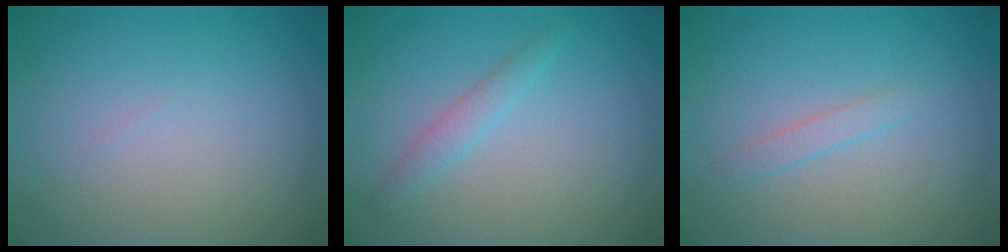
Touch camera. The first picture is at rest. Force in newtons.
{"total": 1.4, "press": 1.4, "slide": 0.1}
{"total": 1.0, "press": 1.0, "slide": 0.0}